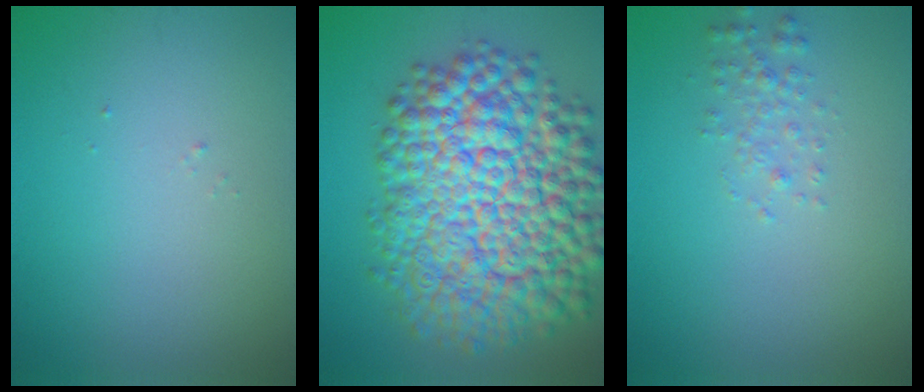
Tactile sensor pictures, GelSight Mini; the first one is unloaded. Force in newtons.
{"total": 15.5, "press": 15.5, "slide": 0.5}
{"total": 1.4, "press": 1.4, "slide": 0.0}